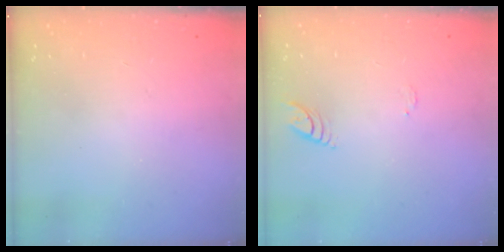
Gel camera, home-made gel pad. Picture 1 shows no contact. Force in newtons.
{"total": 5.8, "press": 5.7, "slide": 0.5}